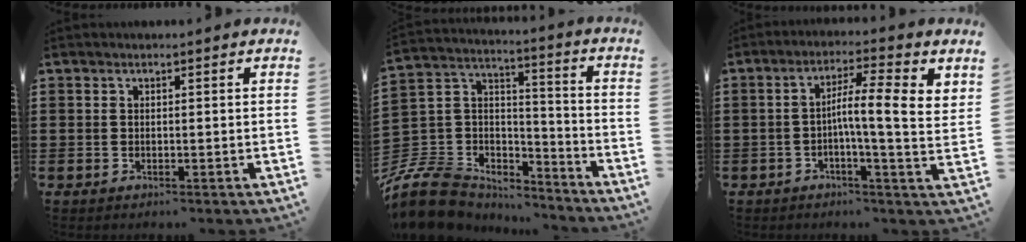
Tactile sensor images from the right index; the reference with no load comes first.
{"total": 10.6, "force": [-8.2, 6.2, 2.8], "torque": [-0.097, 0.013, -0.161]}
{"total": 7.0, "force": [1.0, 0.8, 6.9], "torque": [-0.118, -0.013, 0.009]}